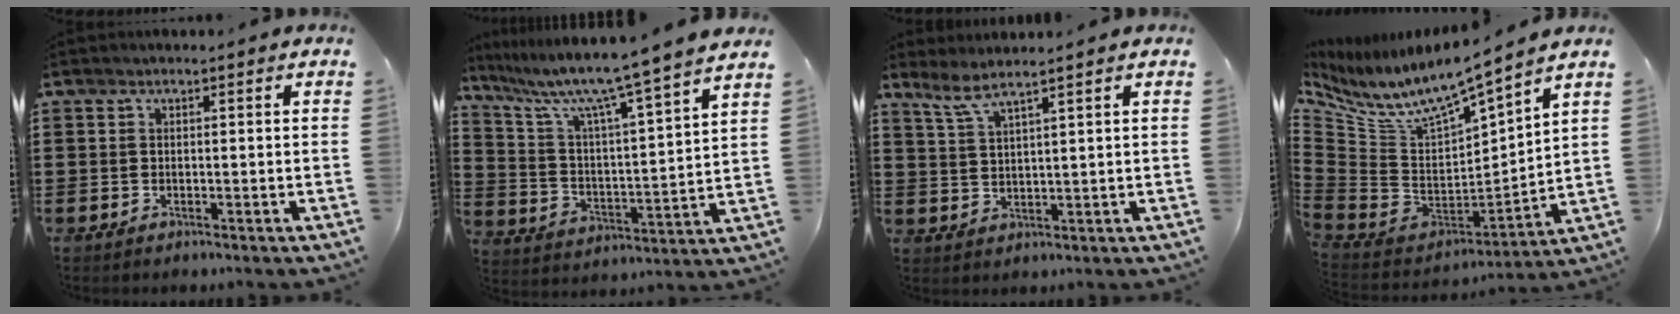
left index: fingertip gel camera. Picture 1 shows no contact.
{"total": 8.2, "force": [6.8, -1.0, 4.5], "torque": [-0.118, -0.059, 0.101]}
{"total": 3.6, "force": [2.8, -0.3, 2.3], "torque": [-0.053, -0.007, 0.051]}
{"total": 8.9, "force": [7.3, 1.4, 4.8], "torque": [-0.130, -0.070, 0.123]}